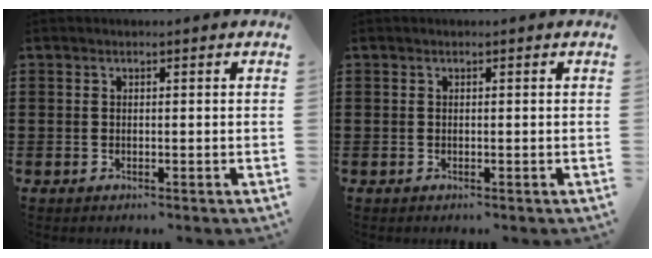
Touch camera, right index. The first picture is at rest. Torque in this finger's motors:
{"motor_torque": [-0.04, -0.07, 0.00, 0.01]}